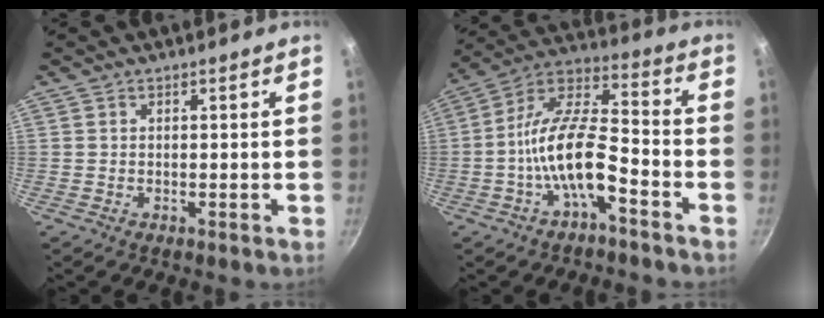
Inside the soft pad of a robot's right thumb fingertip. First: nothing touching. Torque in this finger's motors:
{"motor_torque": [0.61, 0.54, 1.68, -0.85, 0.54]}